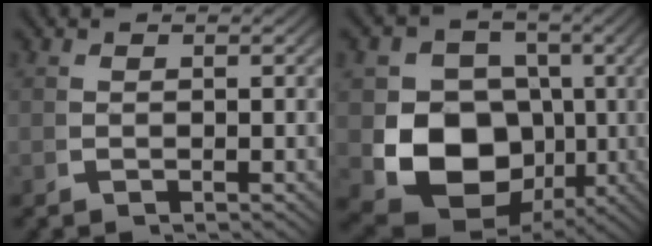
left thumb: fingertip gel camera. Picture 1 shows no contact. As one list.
[{"total": 18.0, "force": [-1.2, 13.9, 11.4], "torque": [-0.217, -0.052, -0.005]}]